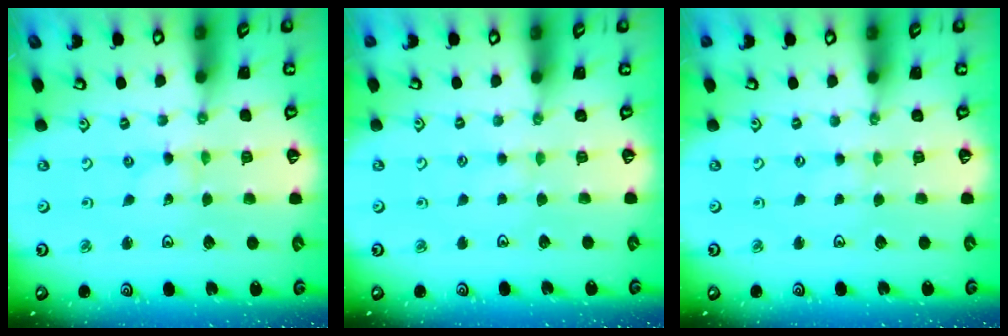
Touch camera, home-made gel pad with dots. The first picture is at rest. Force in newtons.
{"total": 1.8, "press": 1.7, "slide": 0.3}
{"total": 0.5, "press": 0.5, "slide": 0.1}